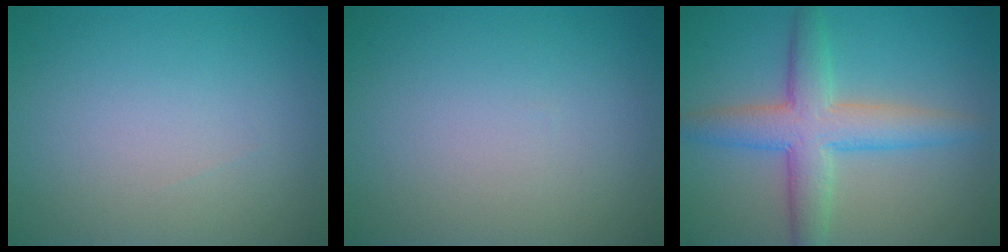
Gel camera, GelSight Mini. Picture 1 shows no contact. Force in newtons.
{"total": 0.0}
{"total": 5.9, "press": 5.9, "slide": 0.1}